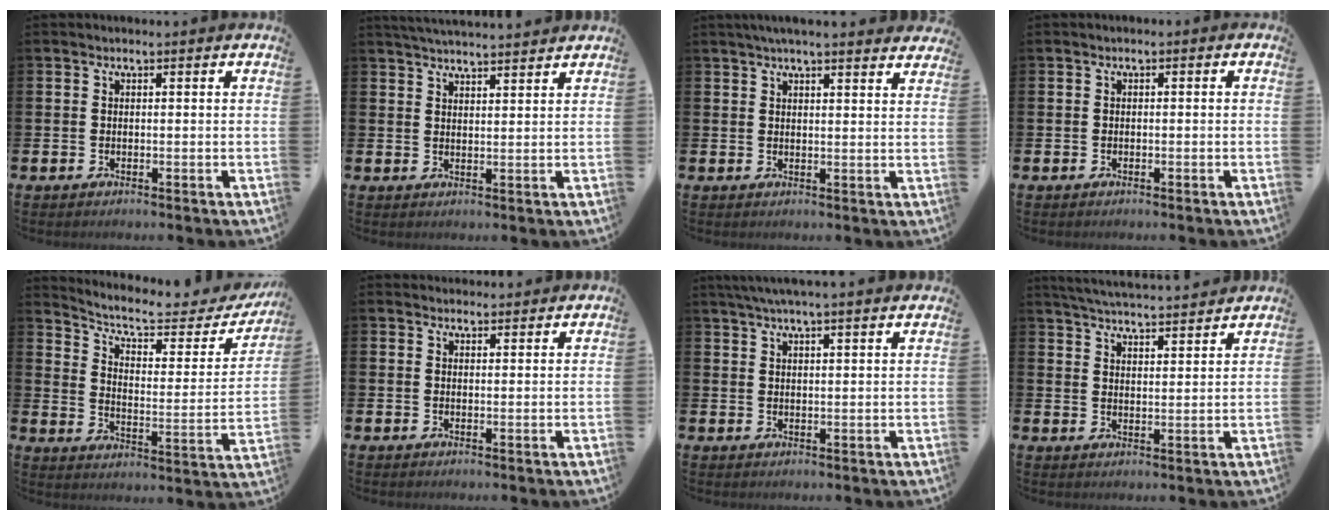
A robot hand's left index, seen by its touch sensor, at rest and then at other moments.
{"total": 3.6, "force": [3.6, -0.1, 0.3], "torque": [-0.008, -0.016, 0.065]}
{"total": 3.7, "force": [3.6, -0.1, 1.0], "torque": [-0.025, -0.011, 0.065]}
{"total": 0.6, "force": [-0.5, 0.3, 0.1], "torque": [-0.001, 0.000, -0.011]}
{"total": 7.2, "force": [6.1, 2.2, 3.1], "torque": [-0.079, -0.042, 0.098]}
{"total": 1.8, "force": [1.7, 0.5, -0.1], "torque": [0.007, -0.006, 0.030]}
{"total": 4.0, "force": [3.7, -0.4, 1.5], "torque": [-0.044, -0.003, 0.069]}
{"total": 5.0, "force": [5.0, 0.0, 0.6], "torque": [-0.027, -0.031, 0.089]}